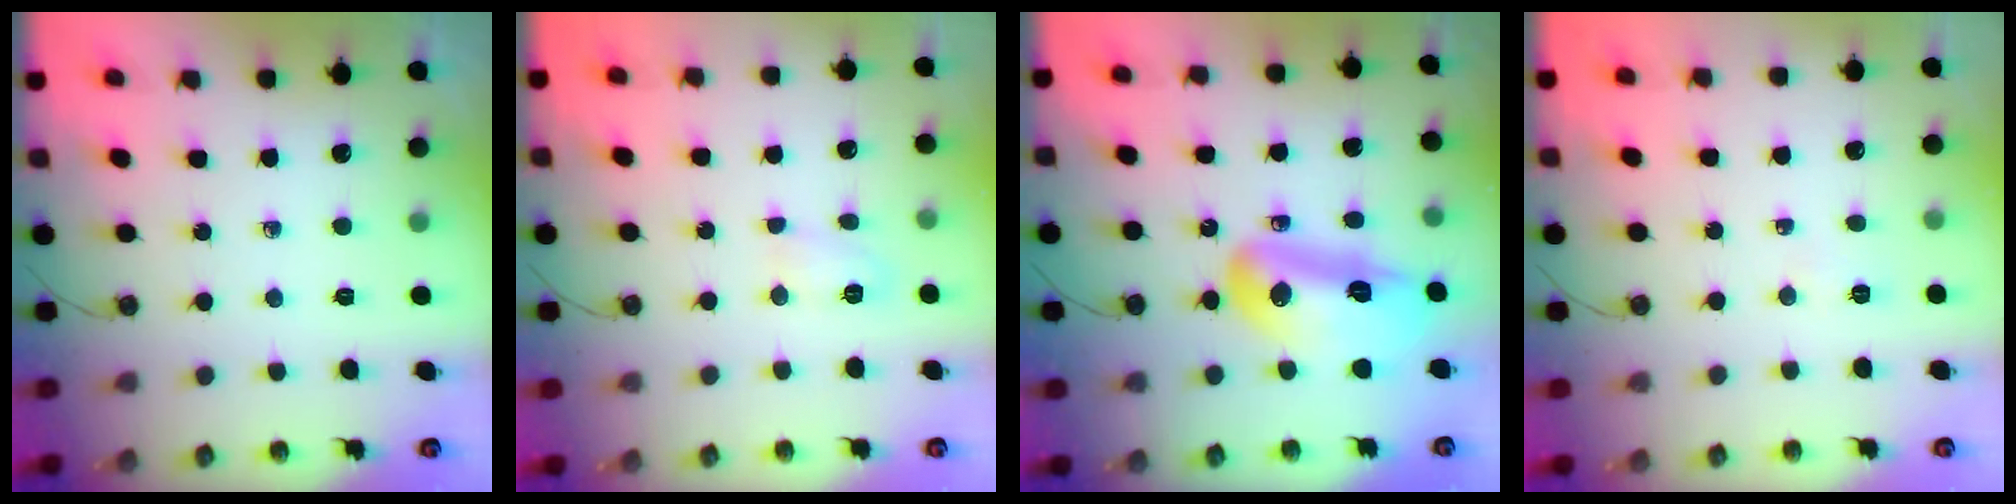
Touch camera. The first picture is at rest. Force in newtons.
{"total": 5.1, "press": 5.0, "slide": 1.3}
{"total": 15.5, "press": 15.4, "slide": 2.0}
{"total": 4.7, "press": 2.4, "slide": 4.0}